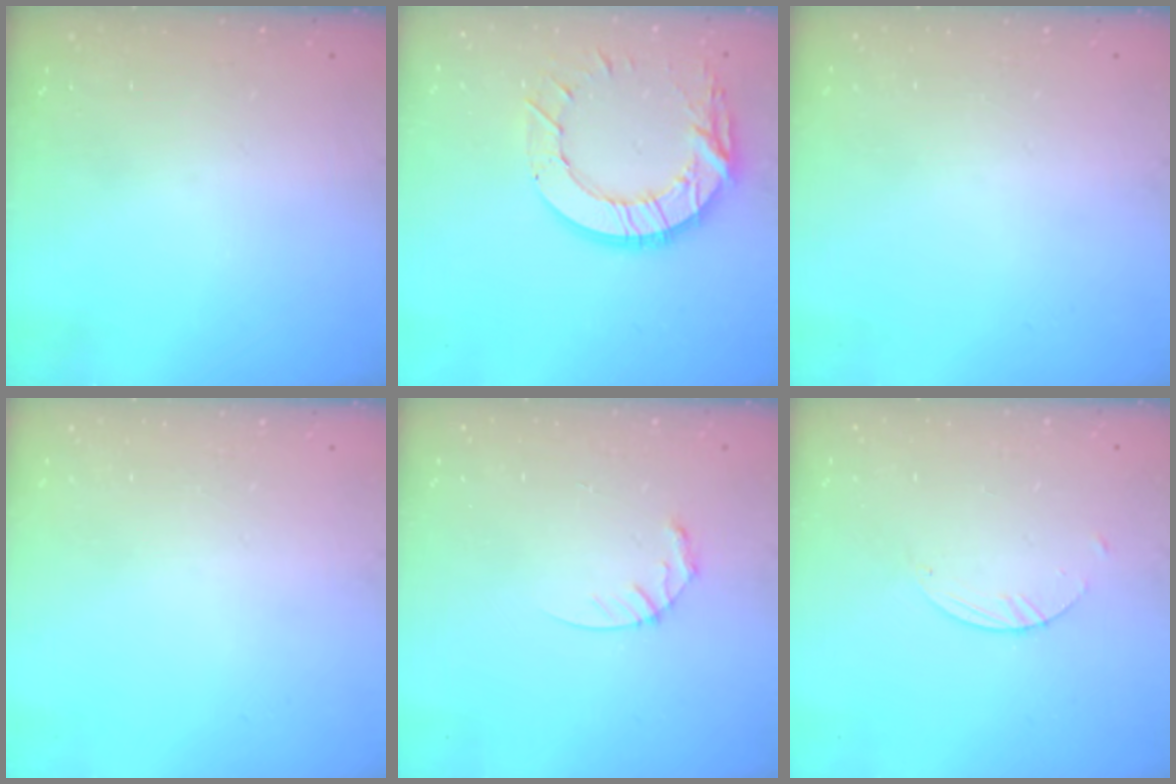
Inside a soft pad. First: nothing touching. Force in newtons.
{"total": 15.3, "press": 15.2, "slide": 1.3}
{"total": 0.0}
{"total": 0.0}
{"total": 4.7, "press": 4.7, "slide": 0.4}
{"total": 1.8, "press": 1.8, "slide": 0.1}